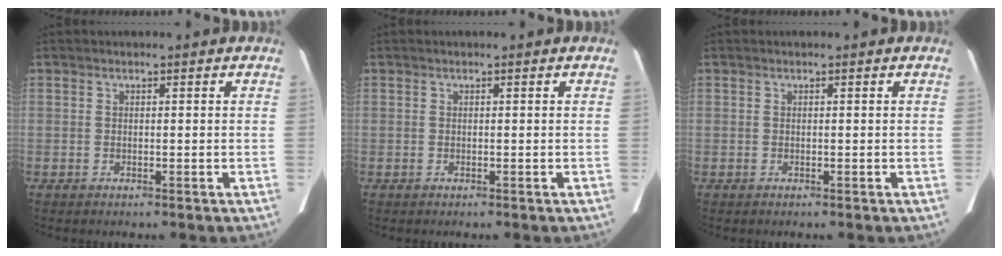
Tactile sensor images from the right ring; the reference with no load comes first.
{"total": 0.0}
{"total": 0.0}